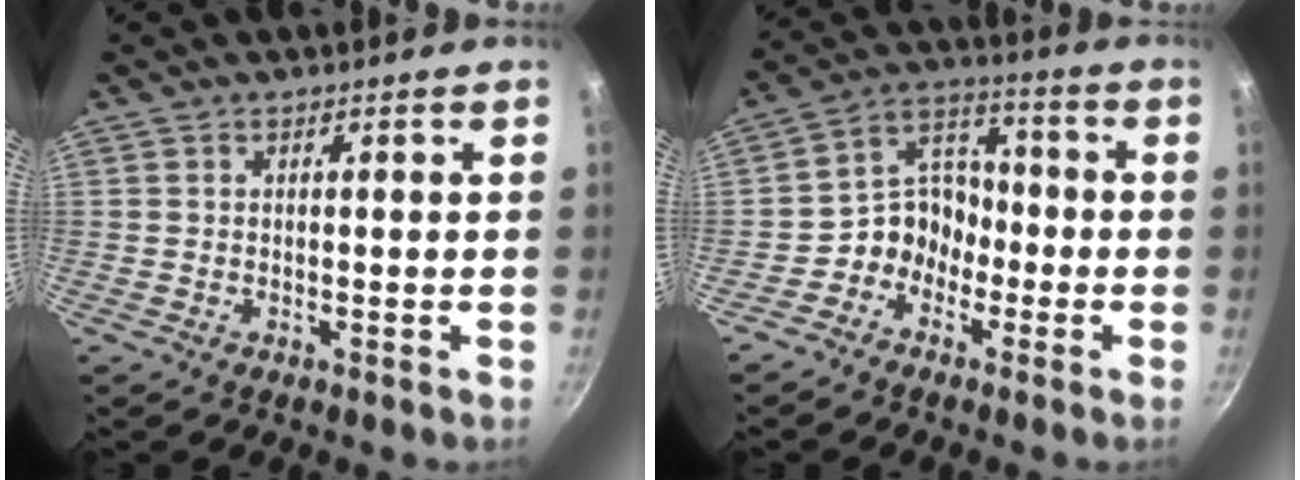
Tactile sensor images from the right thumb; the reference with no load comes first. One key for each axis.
{"total": 8.9, "fx": -3.6, "fy": 7.3, "fz": 3.5, "tx": -0.025, "ty": 0.058, "tz": -0.078}